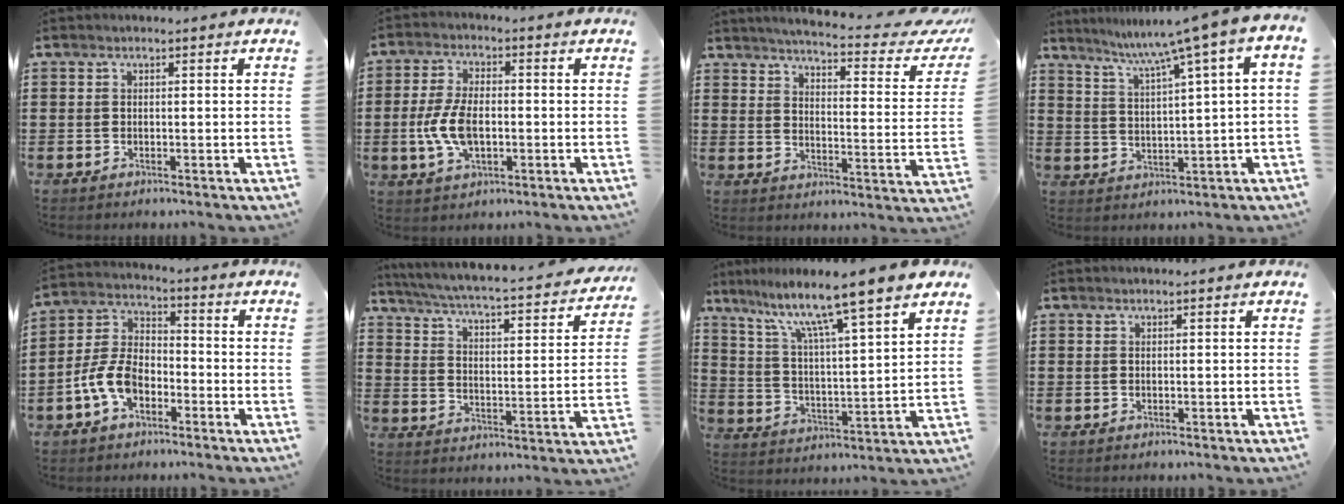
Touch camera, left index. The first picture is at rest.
{"total": 7.4, "force": [-1.0, 3.8, 6.3], "torque": [-0.152, -0.004, -0.027]}
{"total": 4.7, "force": [4.0, -0.5, 2.5], "torque": [-0.061, -0.036, 0.060]}
{"total": 6.1, "force": [3.7, -0.5, 4.8], "torque": [-0.106, -0.026, 0.055]}
{"total": 7.5, "force": [-3.6, 4.4, 4.9], "torque": [-0.133, 0.005, -0.078]}
{"total": 3.7, "force": [3.1, -0.2, 2.0], "torque": [-0.059, -0.038, 0.040]}
{"total": 9.6, "force": [7.8, -0.4, 5.7], "torque": [-0.132, -0.056, 0.121]}
{"total": 0.0}